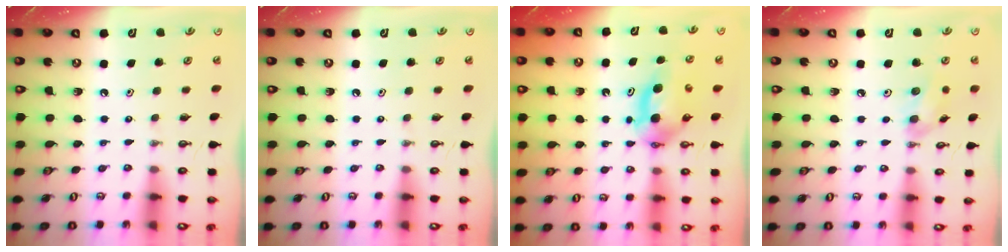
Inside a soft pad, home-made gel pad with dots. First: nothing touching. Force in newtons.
{"total": 0.0}
{"total": 5.5, "press": 5.1, "slide": 2.0}
{"total": 8.9, "press": 8.6, "slide": 2.3}